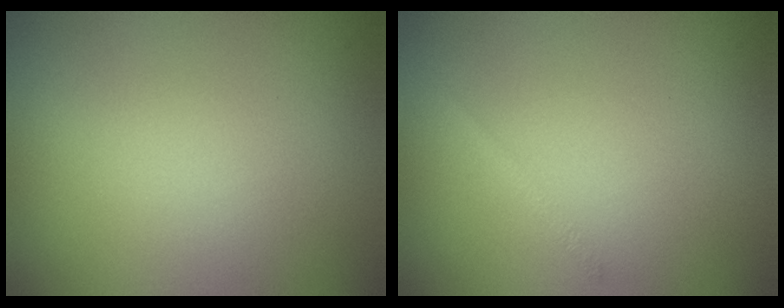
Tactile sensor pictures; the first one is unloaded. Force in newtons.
{"total": 0.5, "press": 0.5, "slide": 0.0}